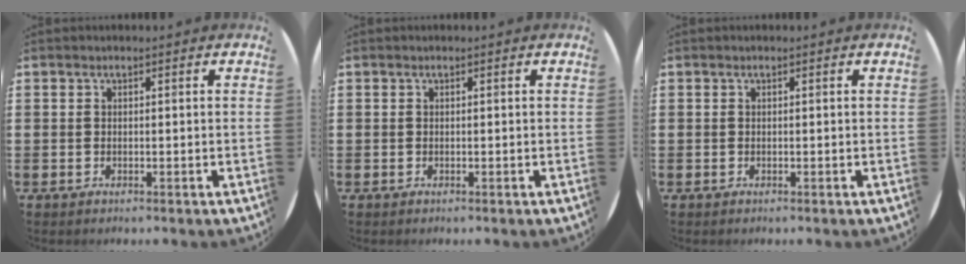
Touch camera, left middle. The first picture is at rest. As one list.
[{"total": 0.0}, {"total": 0.0}]